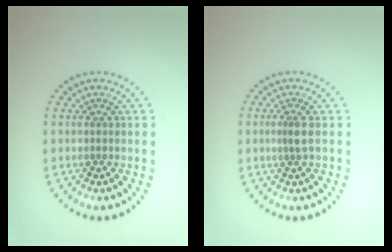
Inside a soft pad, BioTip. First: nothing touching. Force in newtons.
{"total": 0.9, "press": 0.6, "slide": 0.7}